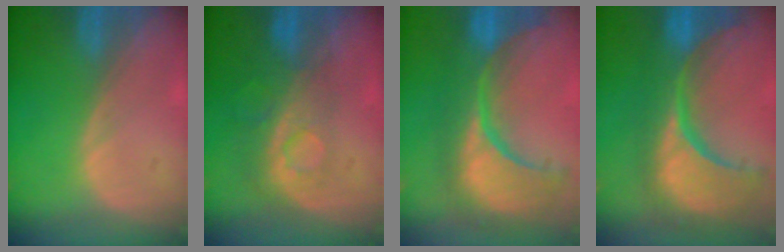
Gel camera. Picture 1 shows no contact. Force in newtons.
{"total": 8.3, "press": 7.1, "slide": 4.3}
{"total": 13.6, "press": 11.8, "slide": 6.8}
{"total": 15.3, "press": 12.1, "slide": 9.4}